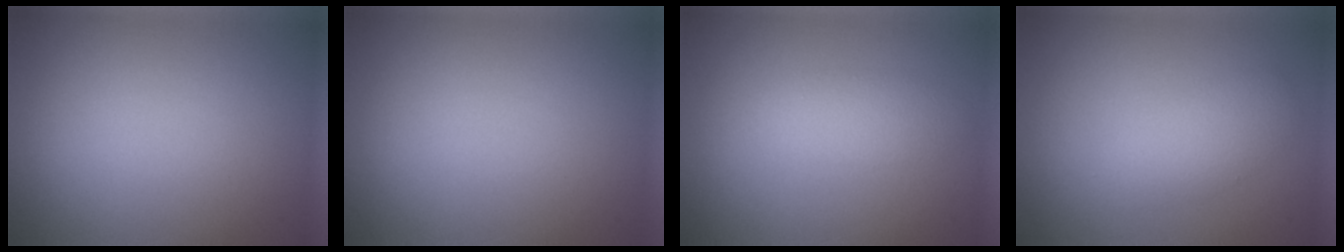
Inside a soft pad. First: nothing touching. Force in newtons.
{"total": 0.0}
{"total": 2.0, "press": 2.0, "slide": 0.0}
{"total": 2.5, "press": 2.5, "slide": 0.1}